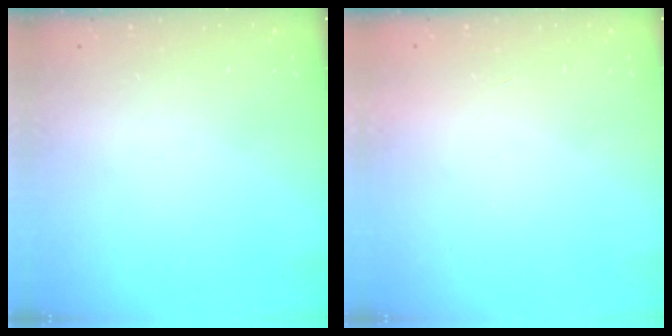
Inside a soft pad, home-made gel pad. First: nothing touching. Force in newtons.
{"total": 1.5, "press": 1.5, "slide": 0.1}